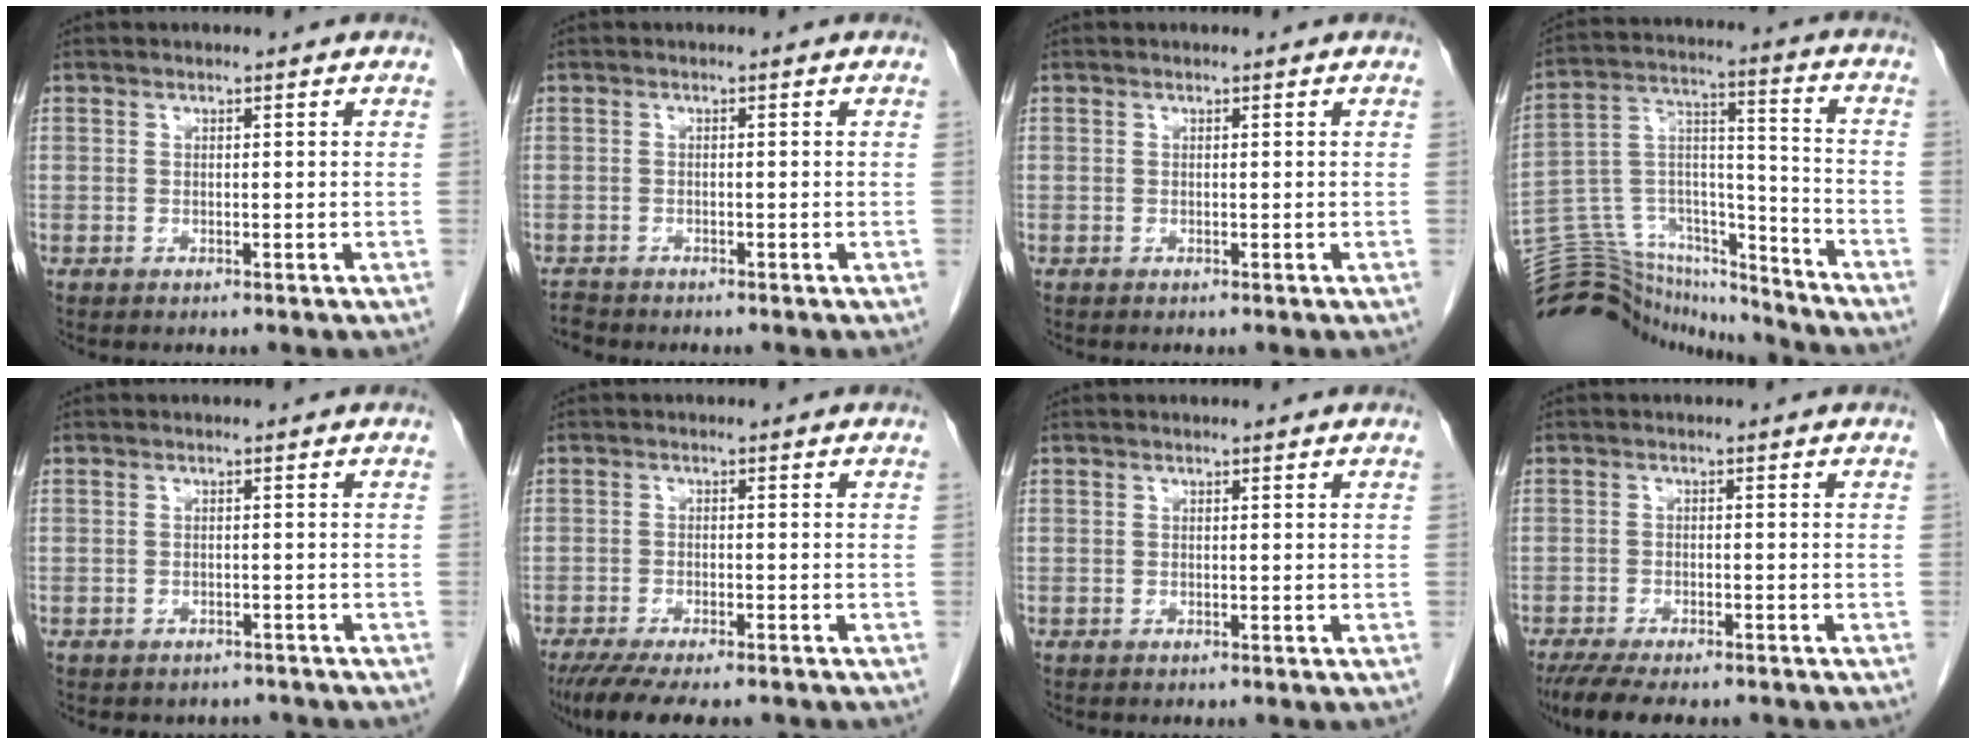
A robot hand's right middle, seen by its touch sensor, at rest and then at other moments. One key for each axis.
{"total": 1.4, "fx": -1.3, "fy": 0.2, "fz": -0.2, "tx": -0.002, "ty": -0.006, "tz": -0.025}
{"total": 0.0}
{"total": 23.3, "fx": -22.2, "fy": 5.1, "fz": 4.6, "tx": -0.123, "ty": 0.039, "tz": -0.354}
{"total": 3.6, "fx": -3.2, "fy": 1.8, "fz": 0.1, "tx": -0.002, "ty": 0.009, "tz": -0.039}
{"total": 11.4, "fx": -9.4, "fy": 2.8, "fz": 5.9, "tx": -0.097, "ty": -0.016, "tz": -0.140}
{"total": 0.0}
{"total": 9.8, "fx": -8.0, "fy": 2.6, "fz": 5.1, "tx": -0.075, "ty": -0.010, "tz": -0.121}